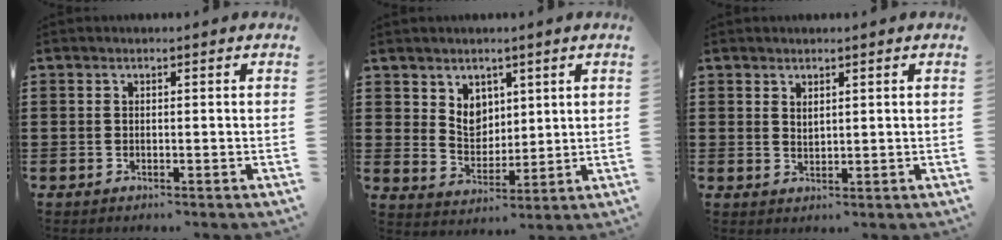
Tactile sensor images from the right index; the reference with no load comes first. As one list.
[{"total": 5.1, "force": [3.2, 3.8, 1.2], "torque": [-0.034, 0.001, 0.057]}, {"total": 1.4, "force": [1.3, 0.5, 0.2], "torque": [-0.006, 0.002, 0.025]}]